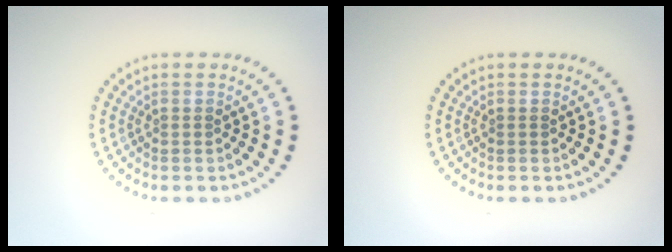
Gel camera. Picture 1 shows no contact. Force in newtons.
{"total": 0.0}